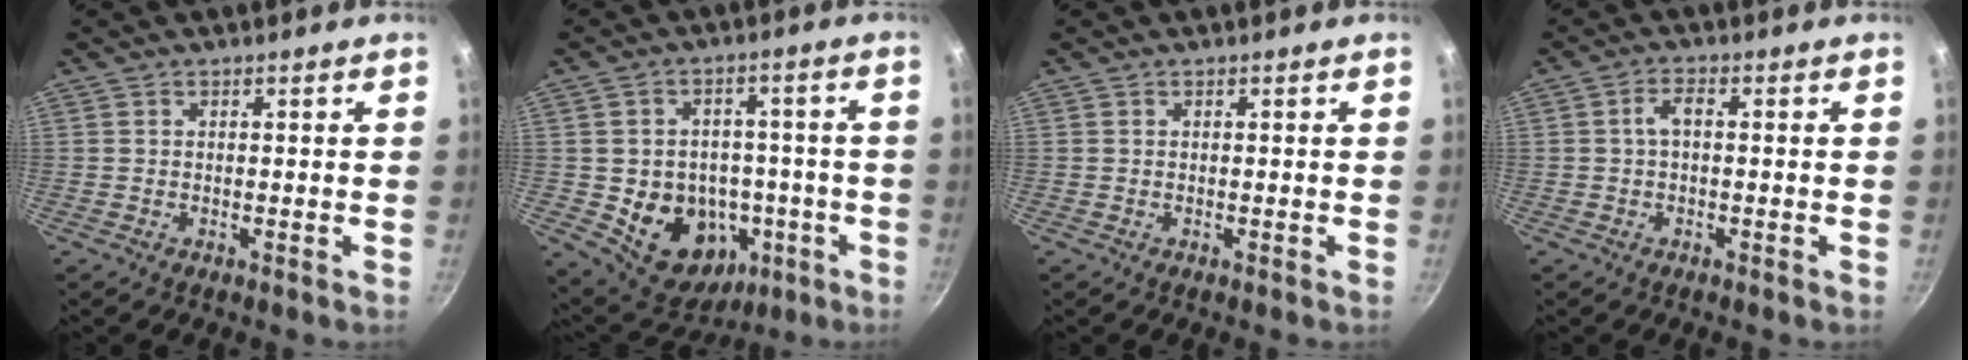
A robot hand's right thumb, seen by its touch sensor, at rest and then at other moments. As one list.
[{"total": 15.9, "force": [-3.8, 13.0, 8.5], "torque": [-0.091, 0.027, -0.037]}, {"total": 0.0}, {"total": 2.7, "force": [-0.1, 1.4, 2.4], "torque": [-0.049, 0.014, -0.004]}]